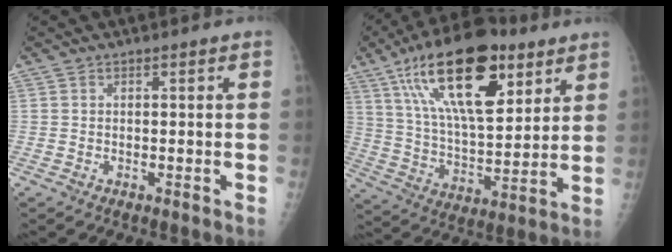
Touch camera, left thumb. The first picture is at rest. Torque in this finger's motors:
{"motor_torque": [1.05, 0.58, 2.01, -0.76, 0.60]}